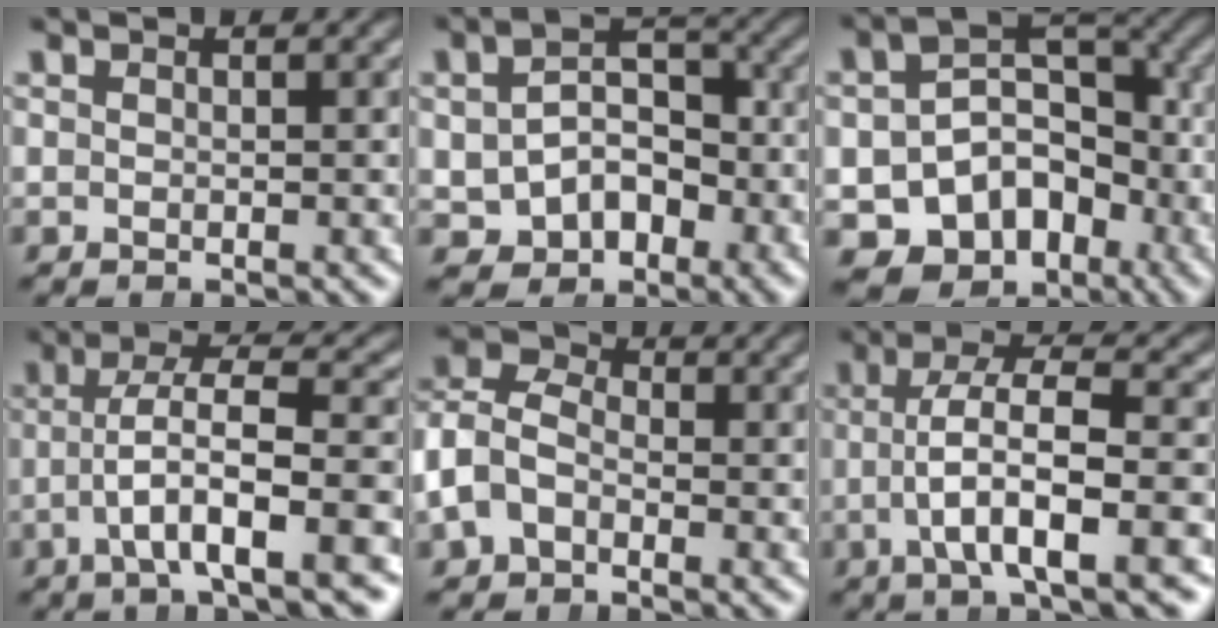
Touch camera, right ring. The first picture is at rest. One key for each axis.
{"total": 7.3, "fx": -1.6, "fy": 6.0, "fz": 3.8, "tx": -0.068, "ty": -0.029, "tz": -0.017}
{"total": 18.6, "fx": -7.1, "fy": 15.4, "fz": 7.6, "tx": -0.170, "ty": -0.069, "tz": -0.107}
{"total": 7.1, "fx": -0.7, "fy": 2.2, "fz": 6.7, "tx": -0.101, "ty": -0.001, "tz": -0.008}
{"total": 8.2, "fx": 0.0, "fy": 7.1, "fz": 4.0, "tx": -0.096, "ty": -0.002, "tz": -0.013}
{"total": 7.0, "fx": -0.4, "fy": 2.0, "fz": 6.6, "tx": -0.113, "ty": -0.004, "tz": -0.002}